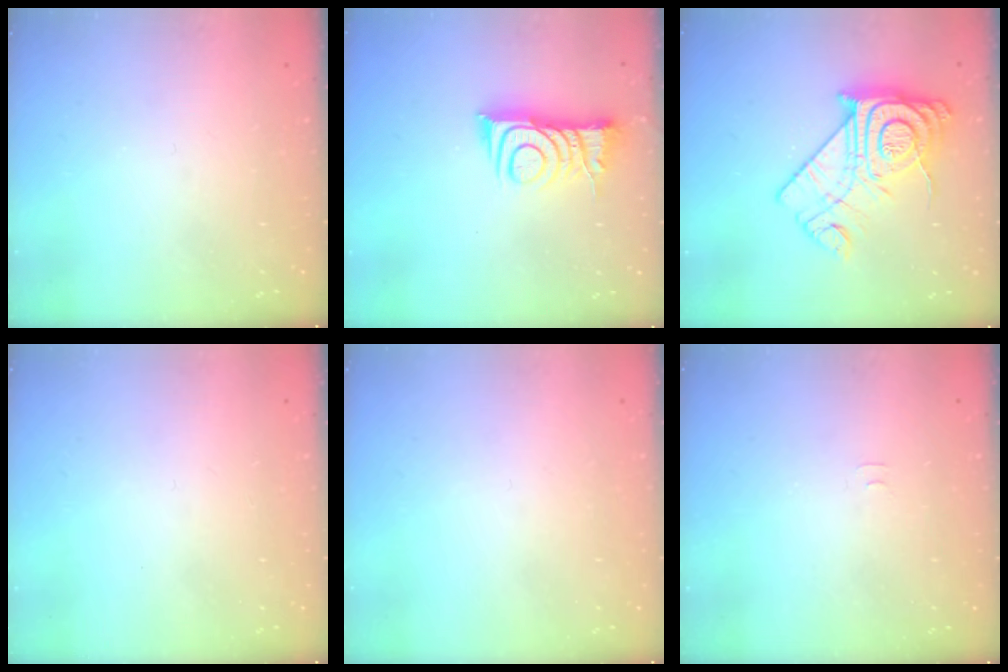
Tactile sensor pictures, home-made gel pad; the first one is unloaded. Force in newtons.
{"total": 9.8, "press": 9.8, "slide": 0.2}
{"total": 17.2, "press": 17.1, "slide": 1.5}
{"total": 1.7, "press": 1.6, "slide": 0.1}
{"total": 1.8, "press": 1.8, "slide": 0.1}
{"total": 3.9, "press": 3.9, "slide": 0.5}